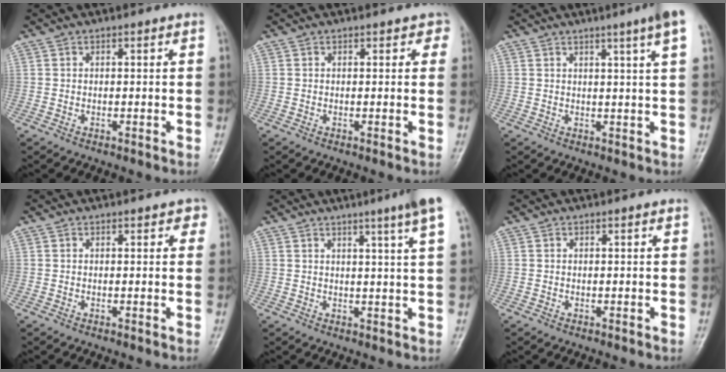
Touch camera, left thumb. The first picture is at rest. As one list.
[{"total": 1.6, "force": [0.8, 1.1, 0.7], "torque": [0.018, 0.000, 0.001]}, {"total": 6.0, "force": [3.3, -0.8, 4.9], "torque": [-0.070, -0.009, 0.042]}, {"total": 1.6, "force": [0.9, 1.0, 0.9], "torque": [0.009, 0.000, 0.004]}, {"total": 7.1, "force": [4.3, -0.7, 5.6], "torque": [-0.078, -0.014, 0.052]}, {"total": 0.0}]